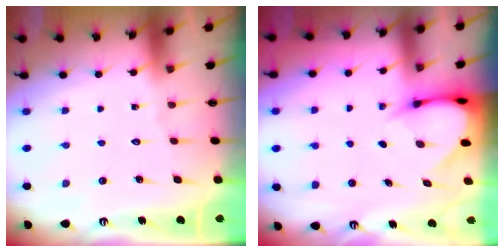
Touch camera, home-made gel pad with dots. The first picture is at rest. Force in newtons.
{"total": 3.9, "press": 3.9, "slide": 0.3}